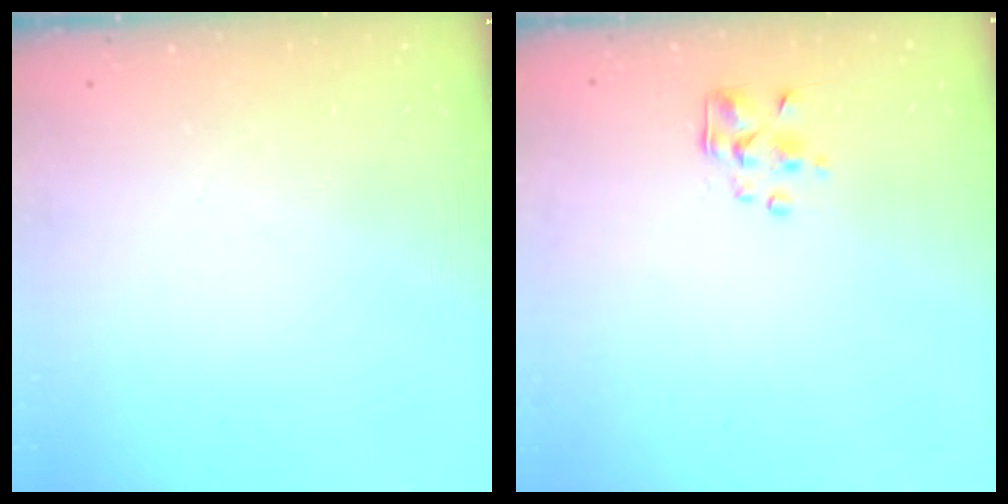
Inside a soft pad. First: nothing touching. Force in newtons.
{"total": 2.5, "press": 2.4, "slide": 0.7}